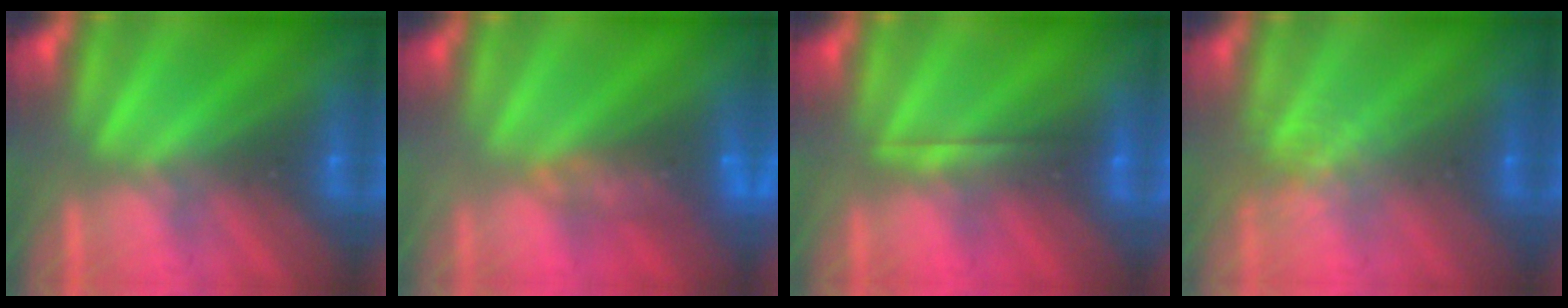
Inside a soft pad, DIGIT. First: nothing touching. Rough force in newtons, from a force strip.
{"total": 7.4}
{"total": 1.8}
{"total": 1.2}